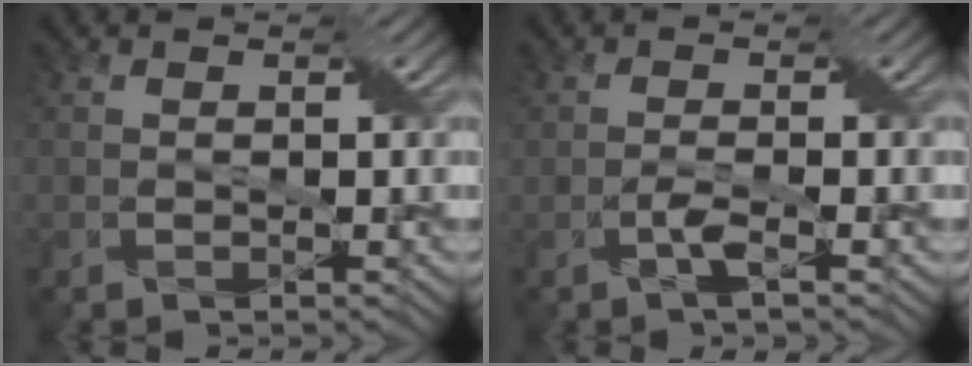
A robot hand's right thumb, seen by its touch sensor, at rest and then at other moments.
{"total": 1.7, "force": [-0.8, 0.1, 1.4], "torque": [-0.032, 0.007, -0.017]}